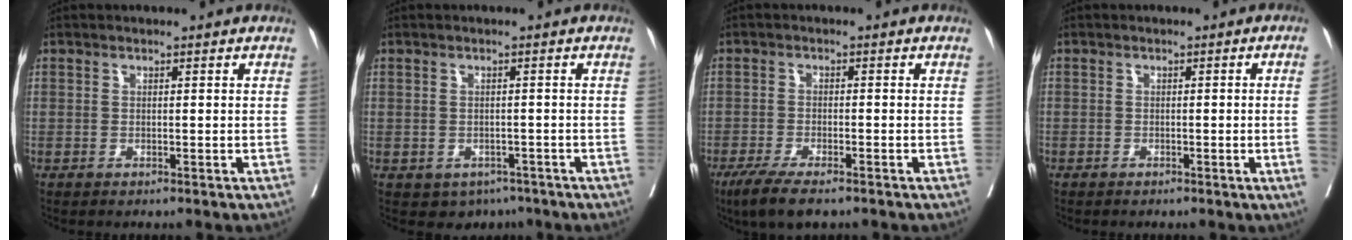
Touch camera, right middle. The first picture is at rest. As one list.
[{"total": 3.5, "force": [-2.2, 2.6, 0.8], "torque": [-0.002, 0.005, -0.026]}, {"total": 6.7, "force": [-4.9, 1.4, 4.4], "torque": [-0.073, -0.015, -0.081]}, {"total": 2.6, "force": [-0.5, -1.0, 2.3], "torque": [-0.027, -0.002, -0.006]}]